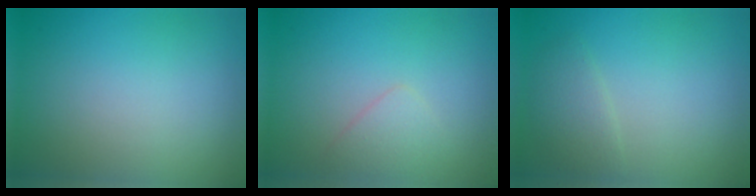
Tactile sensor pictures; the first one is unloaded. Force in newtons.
{"total": 1.5, "press": 1.5, "slide": 0.0}
{"total": 1.9, "press": 1.9, "slide": 0.1}